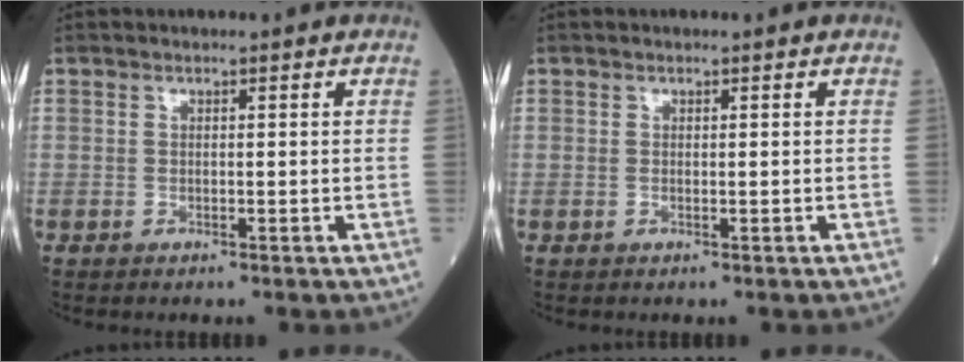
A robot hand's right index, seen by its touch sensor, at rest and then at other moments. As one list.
[{"total": 0.0}]